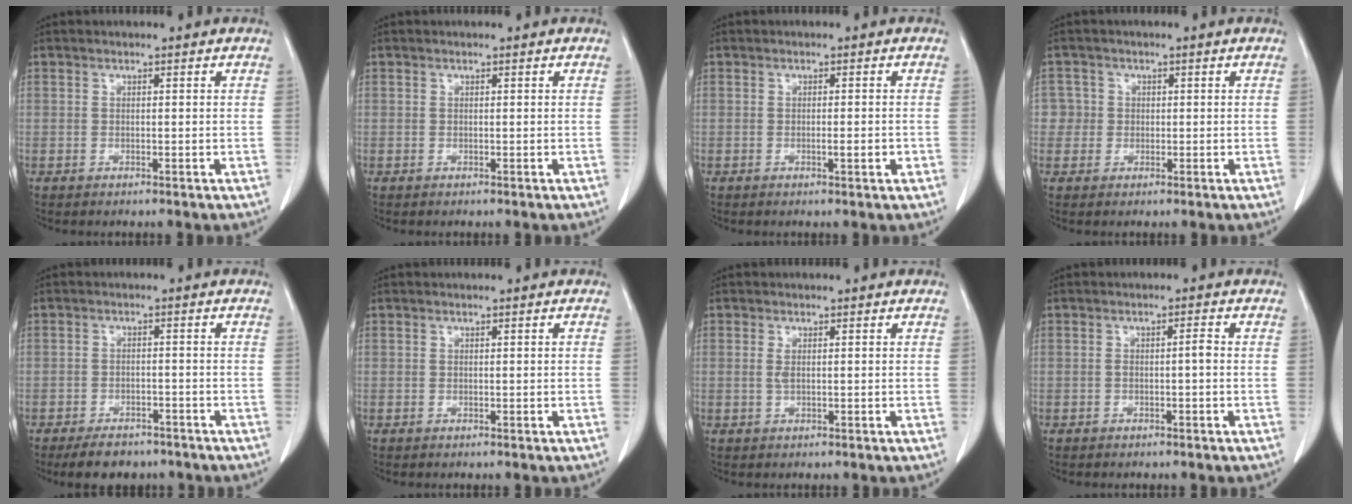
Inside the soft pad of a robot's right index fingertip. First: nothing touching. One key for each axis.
{"total": 0.0}
{"total": 1.7, "fx": -0.5, "fy": 0.2, "fz": 1.6, "tx": -0.026, "ty": -0.002, "tz": -0.006}
{"total": 2.7, "fx": 0.1, "fy": 2.7, "fz": -0.3, "tx": 0.023, "ty": 0.010, "tz": -0.002}
{"total": 6.1, "fx": -4.9, "fy": 2.8, "fz": 2.2, "tx": -0.033, "ty": 0.001, "tz": -0.069}
{"total": 0.0}
{"total": 1.2, "fx": 0.2, "fy": 0.3, "fz": 1.1, "tx": -0.028, "ty": -0.002, "tz": 0.004}
{"total": 1.4, "fx": -0.3, "fy": 0.1, "fz": 1.4, "tx": -0.023, "ty": 0.003, "tz": -0.005}